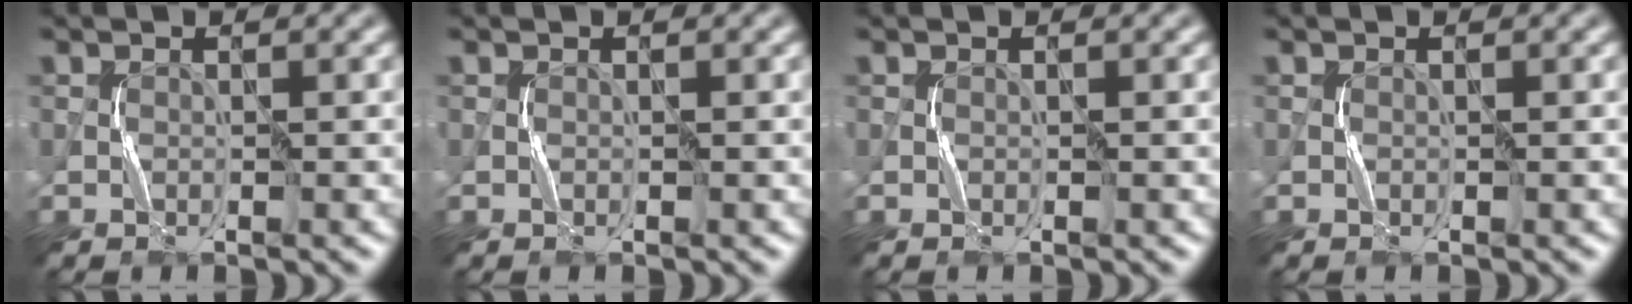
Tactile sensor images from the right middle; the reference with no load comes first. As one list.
[{"total": 0.0}, {"total": 0.0}, {"total": 0.0}]